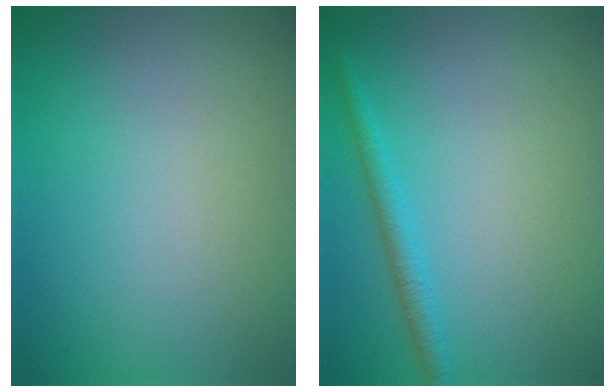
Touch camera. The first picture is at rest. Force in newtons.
{"total": 1.8, "press": 1.8, "slide": 0.2}